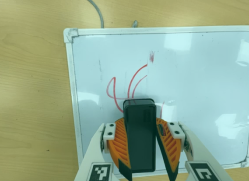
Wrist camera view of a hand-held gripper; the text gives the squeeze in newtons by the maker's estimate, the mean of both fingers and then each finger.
{"total": 9.7, "left": 10.3, "right": 9.0}